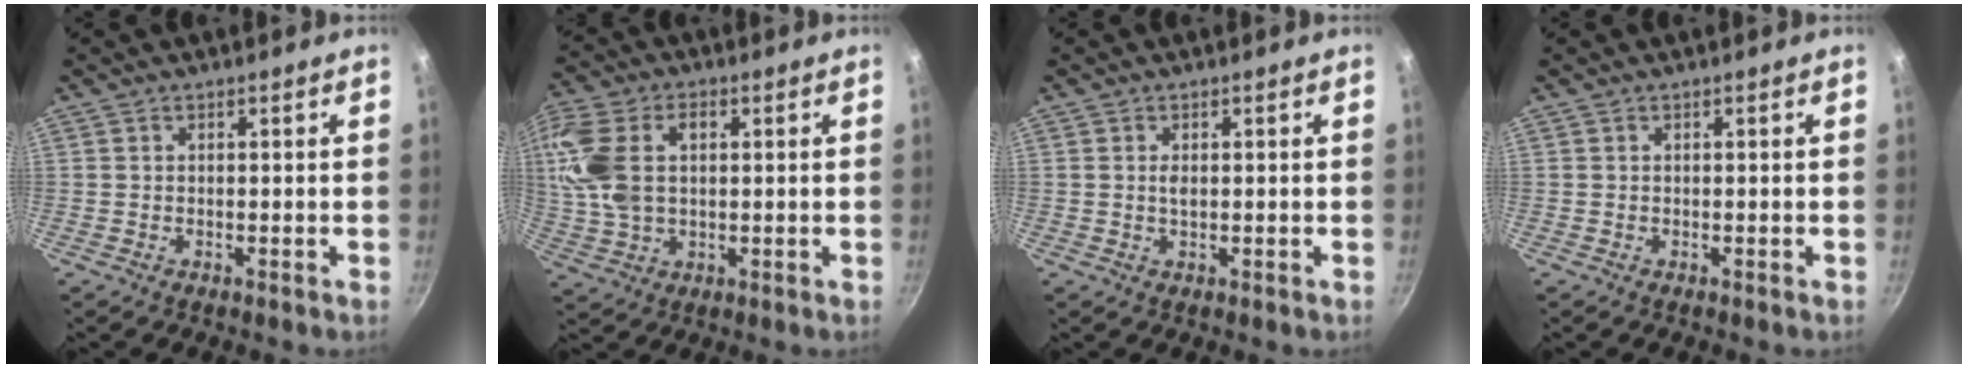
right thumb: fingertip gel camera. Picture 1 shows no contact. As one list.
[{"total": 13.3, "force": [2.7, 8.5, 9.8], "torque": [-0.197, 0.005, 0.047]}, {"total": 1.5, "force": [0.3, 0.8, 1.3], "torque": [-0.024, 0.001, 0.005]}, {"total": 0.0}]